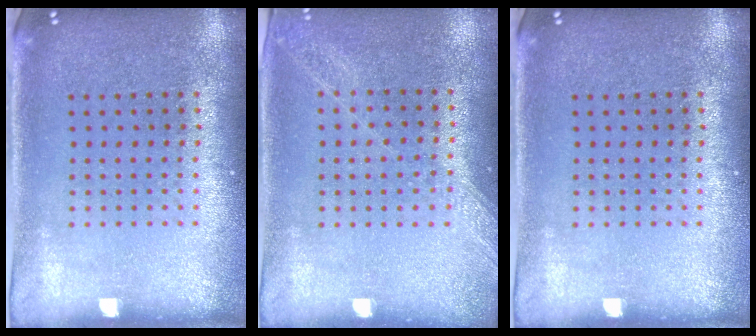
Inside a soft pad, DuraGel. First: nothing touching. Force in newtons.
{"total": 1.2, "press": 1.2, "slide": 0.2}
{"total": 0.0}